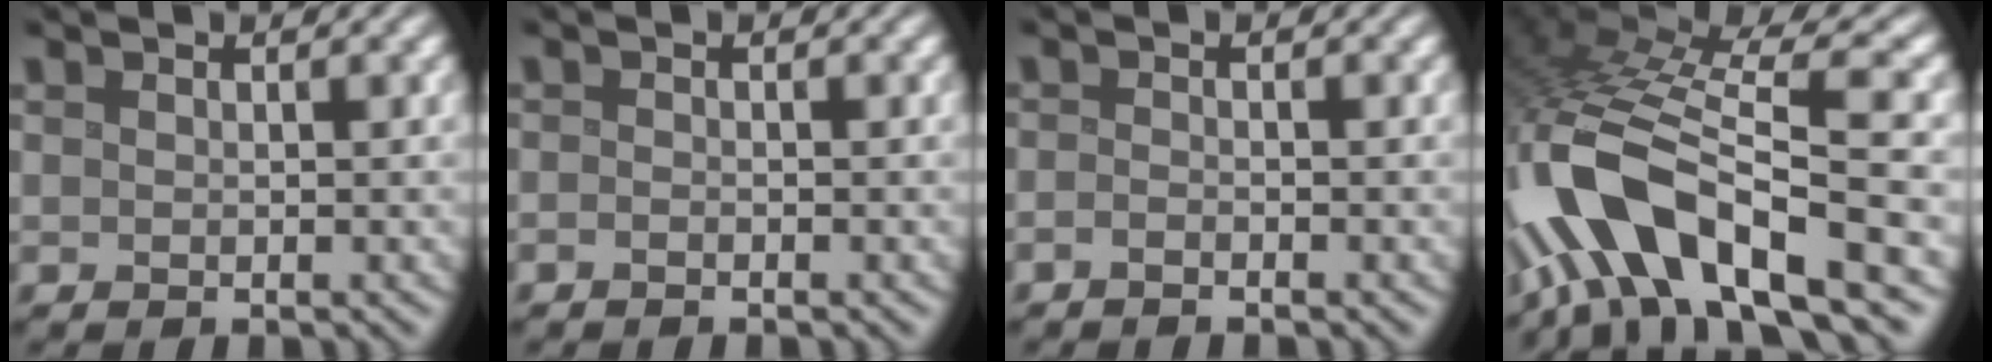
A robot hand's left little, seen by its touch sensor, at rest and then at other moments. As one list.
[{"total": 0.6, "force": [-0.6, -0.1, 0.1], "torque": [0.000, -0.001, -0.014]}, {"total": 0.9, "force": [-0.9, -0.1, 0.2], "torque": [-0.005, 0.002, -0.018]}, {"total": 12.1, "force": [-5.2, 3.7, 10.2], "torque": [-0.198, 0.018, -0.097]}]